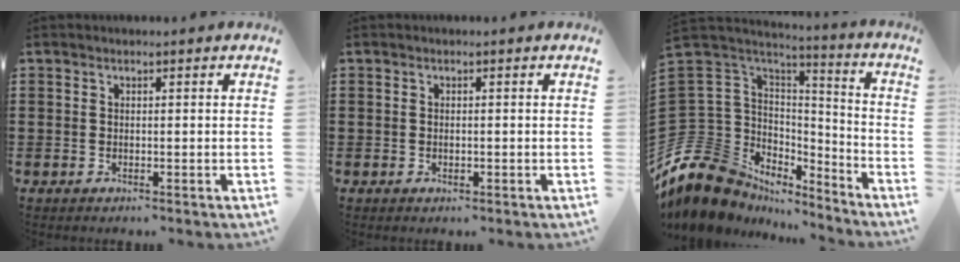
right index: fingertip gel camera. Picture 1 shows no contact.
{"total": 0.6, "force": [-0.2, 0.2, 0.5], "torque": [-0.012, -0.003, -0.003]}
{"total": 12.9, "force": [-7.5, 9.8, 3.7], "torque": [-0.143, -0.001, -0.138]}